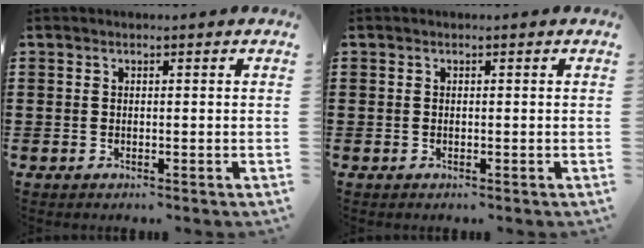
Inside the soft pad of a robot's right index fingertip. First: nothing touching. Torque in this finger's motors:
{"motor_torque": [0.00, 2.14, 0.00, 0.00]}